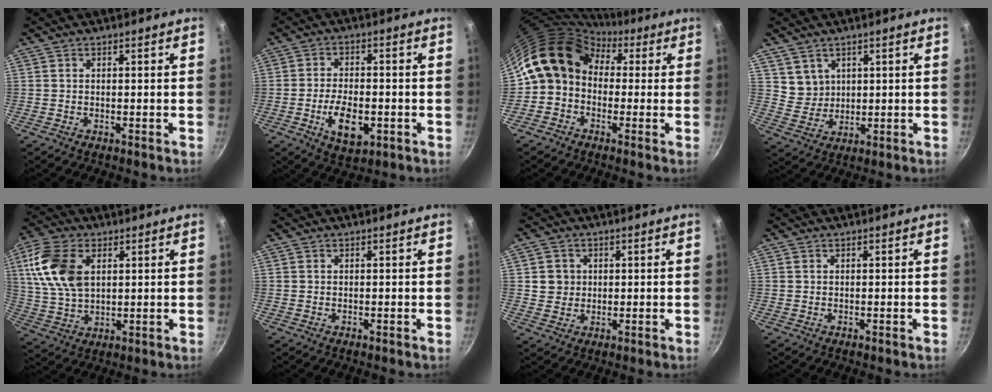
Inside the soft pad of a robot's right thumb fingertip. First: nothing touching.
{"total": 9.1, "force": [-2.7, 4.8, 7.2], "torque": [-0.115, 0.008, -0.040]}
{"total": 11.9, "force": [1.6, 9.7, 6.7], "torque": [-0.083, 0.030, 0.003]}
{"total": 4.6, "force": [2.4, 3.8, 0.8], "torque": [0.006, -0.005, 0.052]}
{"total": 13.6, "force": [4.0, 8.5, 9.9], "torque": [-0.183, -0.005, 0.078]}
{"total": 0.0}
{"total": 4.2, "force": [0.8, 4.0, 1.0], "torque": [0.005, 0.005, 0.012]}
{"total": 0.0}